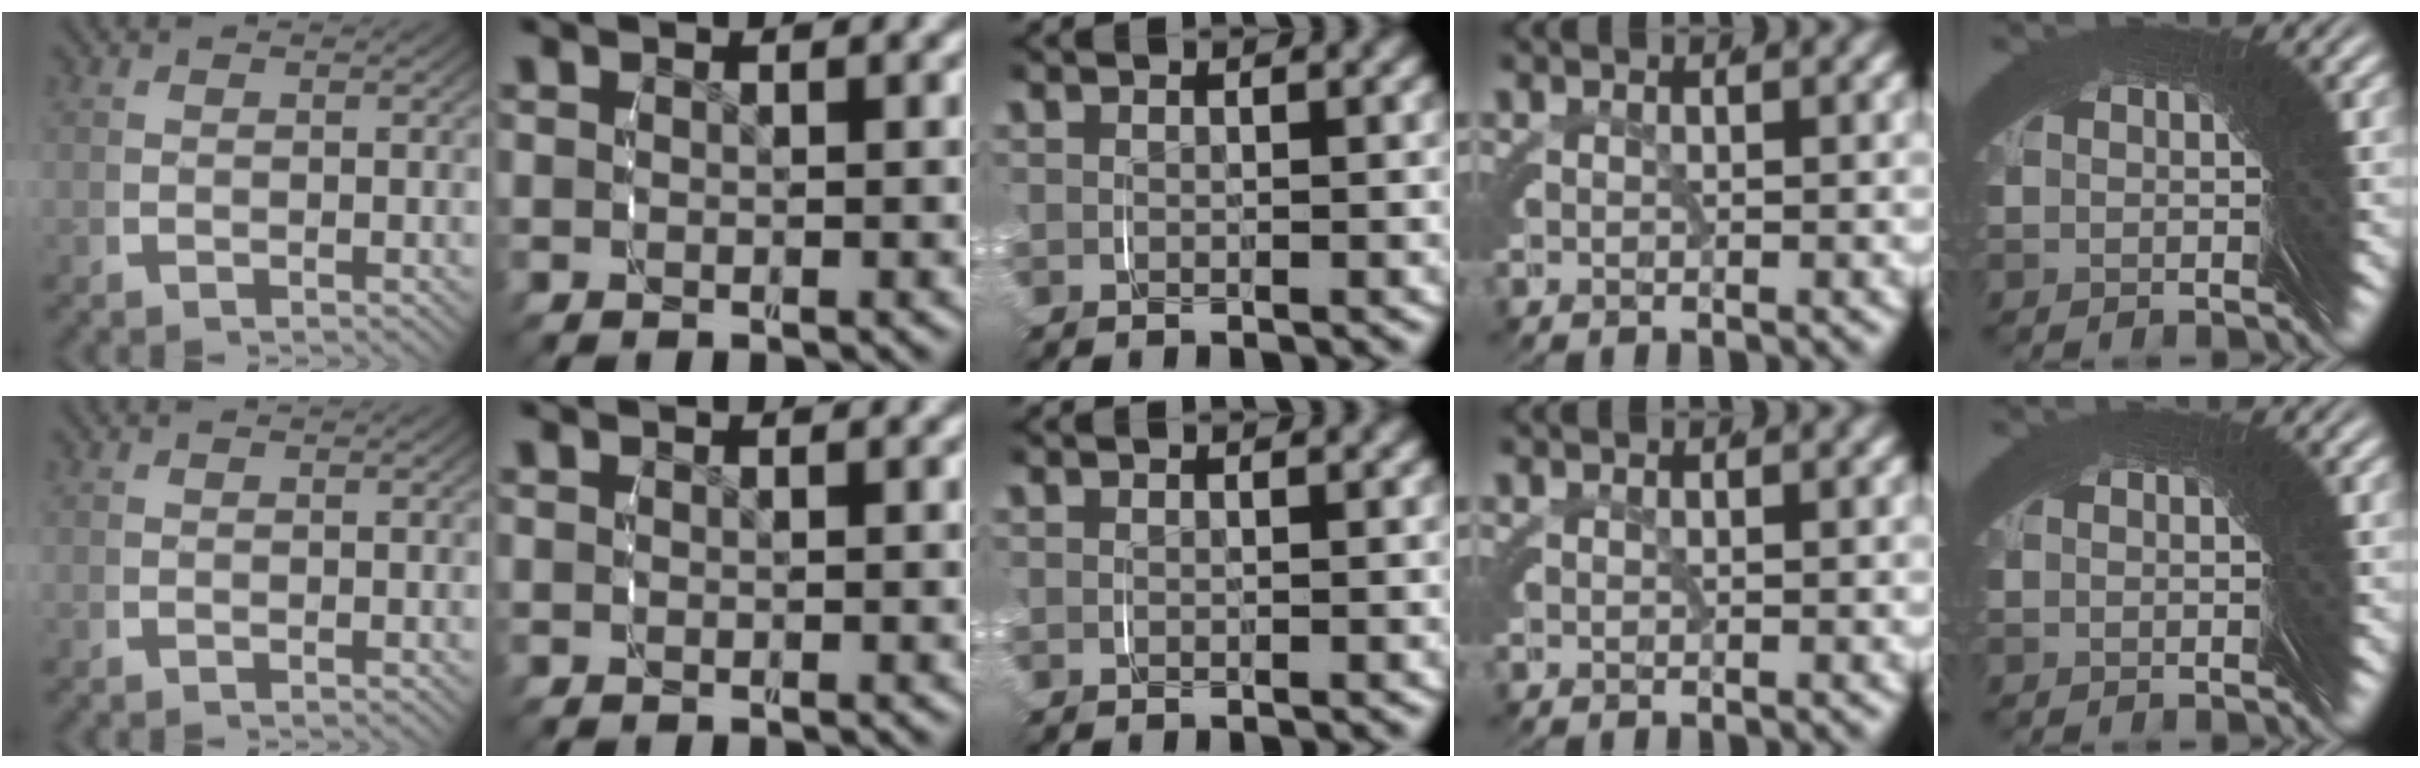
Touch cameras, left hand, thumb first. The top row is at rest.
{}